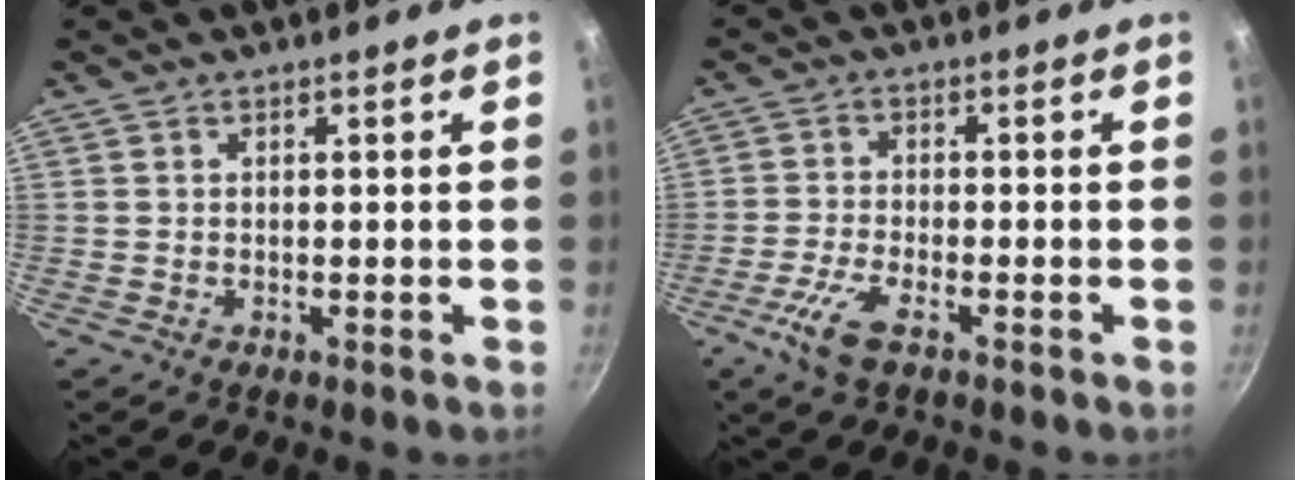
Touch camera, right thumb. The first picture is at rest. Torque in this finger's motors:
{"motor_torque": [0.86, 0.45, 0.69, -0.83, 0.04]}